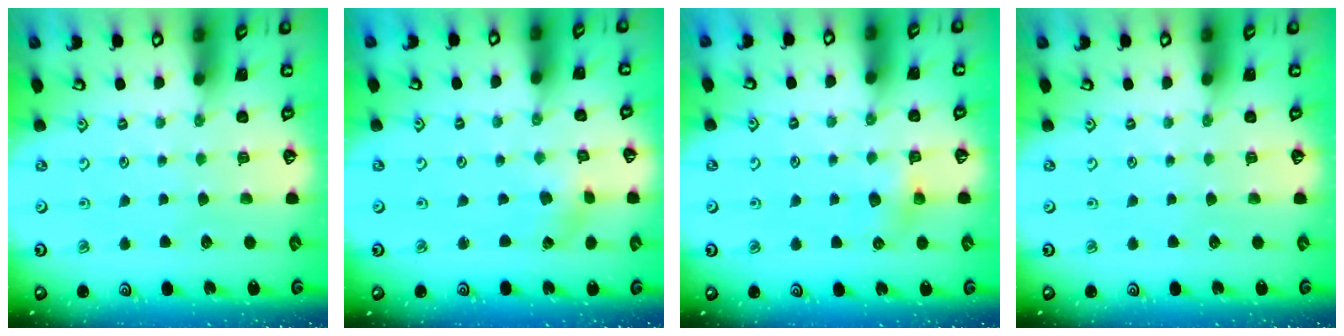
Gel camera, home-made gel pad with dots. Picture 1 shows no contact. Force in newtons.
{"total": 1.2, "press": 1.2, "slide": 0.2}
{"total": 4.4, "press": 4.4, "slide": 0.3}
{"total": 0.0}